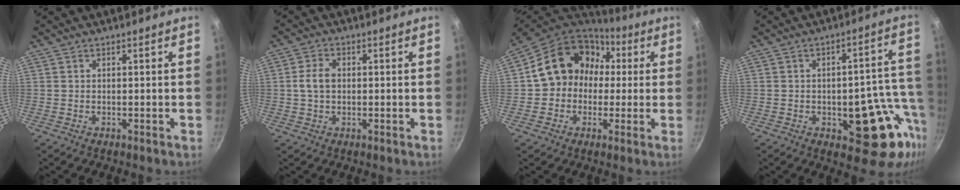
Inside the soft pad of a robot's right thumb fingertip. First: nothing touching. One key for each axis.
{"total": 4.4, "fx": 0.2, "fy": 3.0, "fz": 3.2, "tx": -0.058, "ty": 0.012, "tz": -0.001}
{"total": 16.4, "fx": 2.1, "fy": 13.9, "fz": 8.4, "tx": -0.103, "ty": 0.048, "tz": 0.023}
{"total": 16.0, "fx": -4.8, "fy": 7.6, "fz": 13.2, "tx": -0.092, "ty": 0.029, "tz": -0.061}